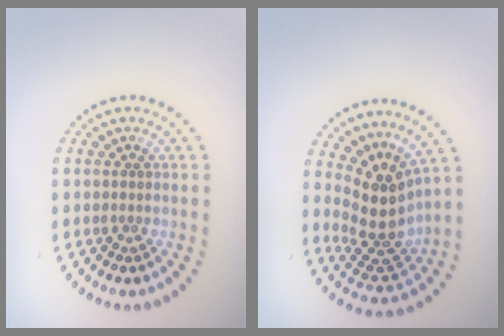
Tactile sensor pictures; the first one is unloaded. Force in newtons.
{"total": 4.6, "press": 3.5, "slide": 3.0}